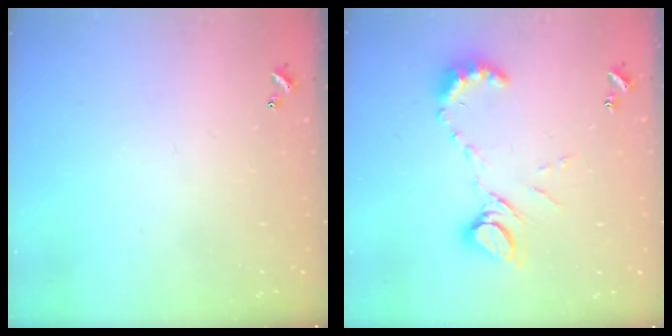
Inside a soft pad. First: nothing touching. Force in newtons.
{"total": 11.4, "press": 11.3, "slide": 1.2}